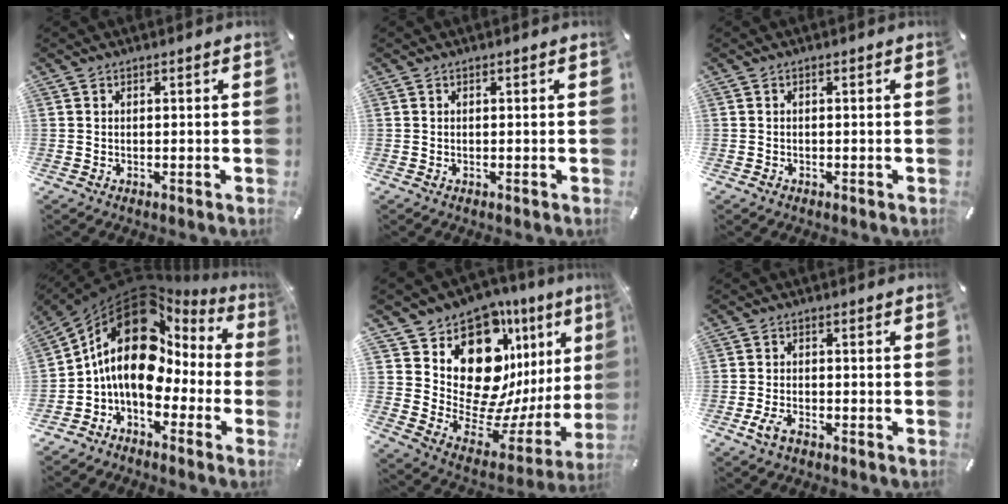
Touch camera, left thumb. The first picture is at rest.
{"total": 0.0}
{"total": 0.5, "force": [-0.2, 0.5, 0.2], "torque": [-0.003, 0.004, -0.006]}
{"total": 18.2, "force": [3.1, 12.2, 13.2], "torque": [-0.252, -0.019, 0.048]}
{"total": 17.8, "force": [9.6, 11.1, 10.0], "torque": [-0.146, -0.108, 0.175]}
{"total": 3.9, "force": [-2.2, 1.9, 2.6], "torque": [-0.061, 0.004, -0.045]}